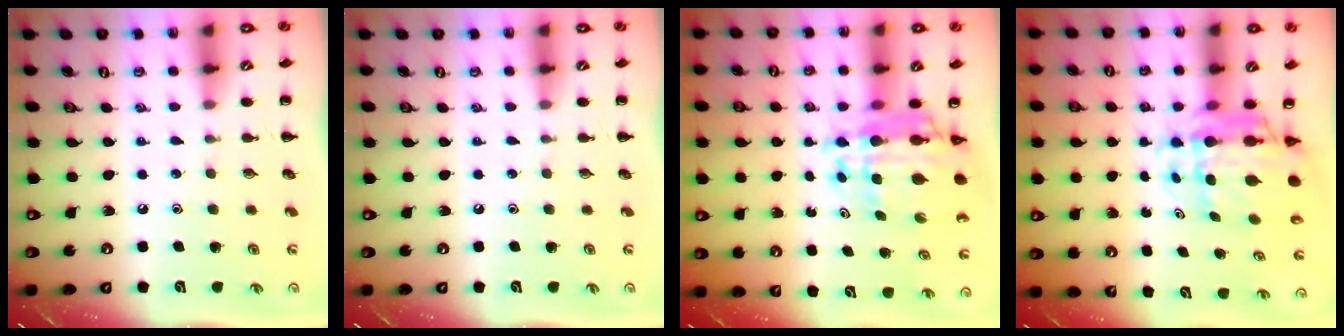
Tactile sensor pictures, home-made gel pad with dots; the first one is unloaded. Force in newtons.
{"total": 0.0}
{"total": 10.9, "press": 10.4, "slide": 3.4}
{"total": 8.7, "press": 8.2, "slide": 3.0}